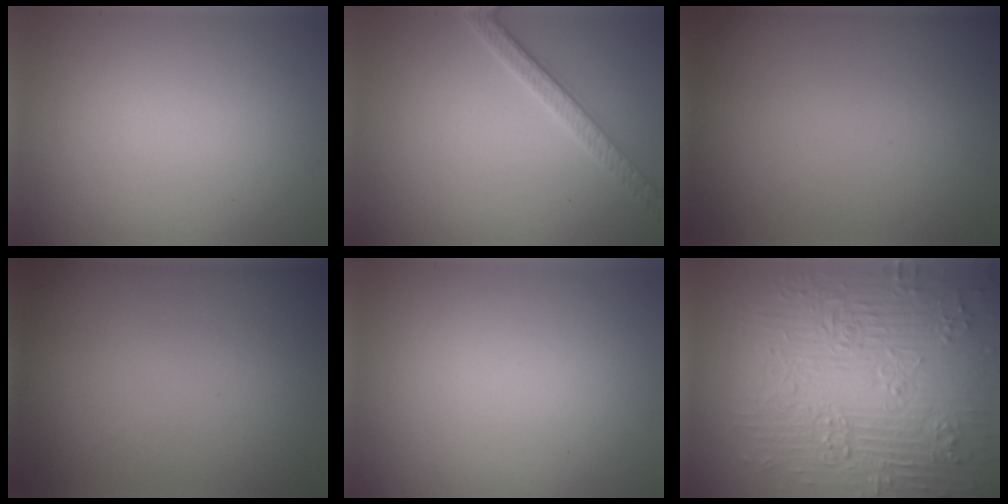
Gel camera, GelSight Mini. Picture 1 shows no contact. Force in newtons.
{"total": 2.6, "press": 2.6, "slide": 0.5}
{"total": 0.0}
{"total": 0.0}
{"total": 0.0}
{"total": 11.0, "press": 7.5, "slide": 8.0}